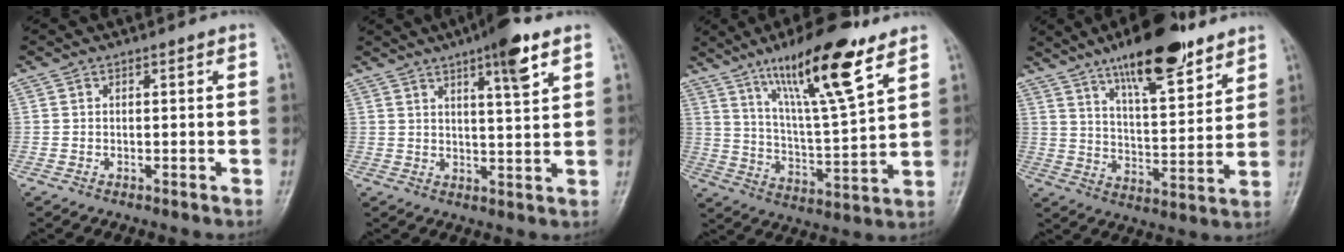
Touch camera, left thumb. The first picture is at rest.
{"total": 8.3, "force": [4.8, 1.4, 6.6], "torque": [-0.094, -0.022, 0.070]}
{"total": 17.9, "force": [11.0, 3.3, 13.7], "torque": [-0.218, -0.057, 0.194]}
{"total": 16.4, "force": [11.4, 5.0, 10.8], "torque": [-0.143, -0.062, 0.185]}